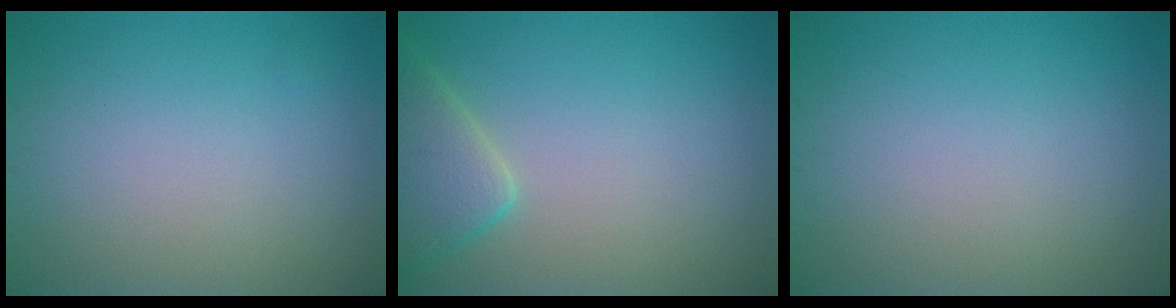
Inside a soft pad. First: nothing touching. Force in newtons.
{"total": 4.2, "press": 4.1, "slide": 0.3}
{"total": 0.0}